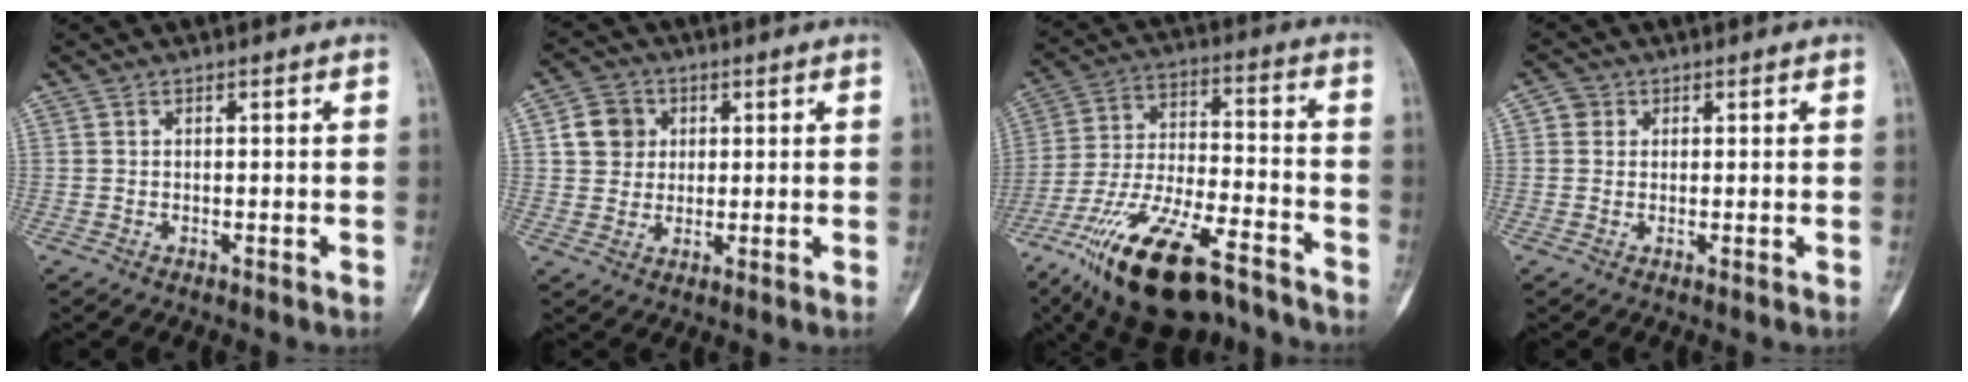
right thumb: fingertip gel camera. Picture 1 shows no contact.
{"total": 6.5, "force": [1.7, 5.8, 2.4], "torque": [-0.017, -0.001, 0.029]}
{"total": 22.0, "force": [-14.6, 7.8, 14.4], "torque": [-0.274, 0.061, -0.254]}
{"total": 2.2, "force": [0.6, 2.1, 0.5], "torque": [0.004, 0.002, 0.004]}